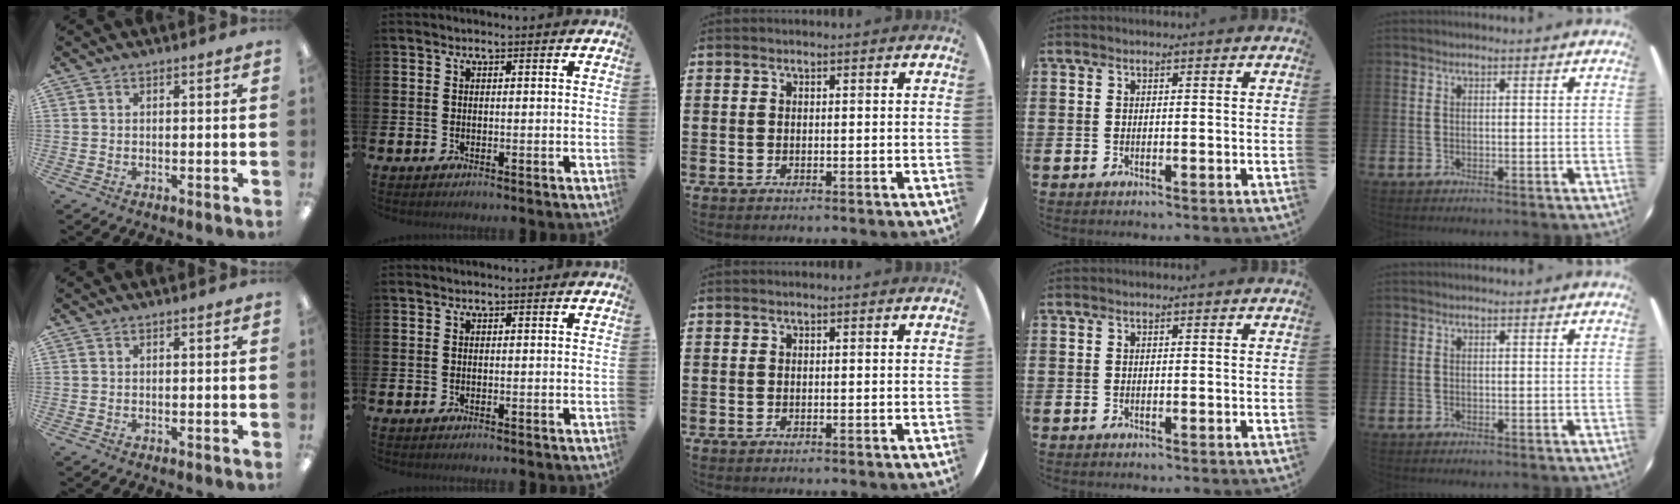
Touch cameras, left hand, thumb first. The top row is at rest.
{}